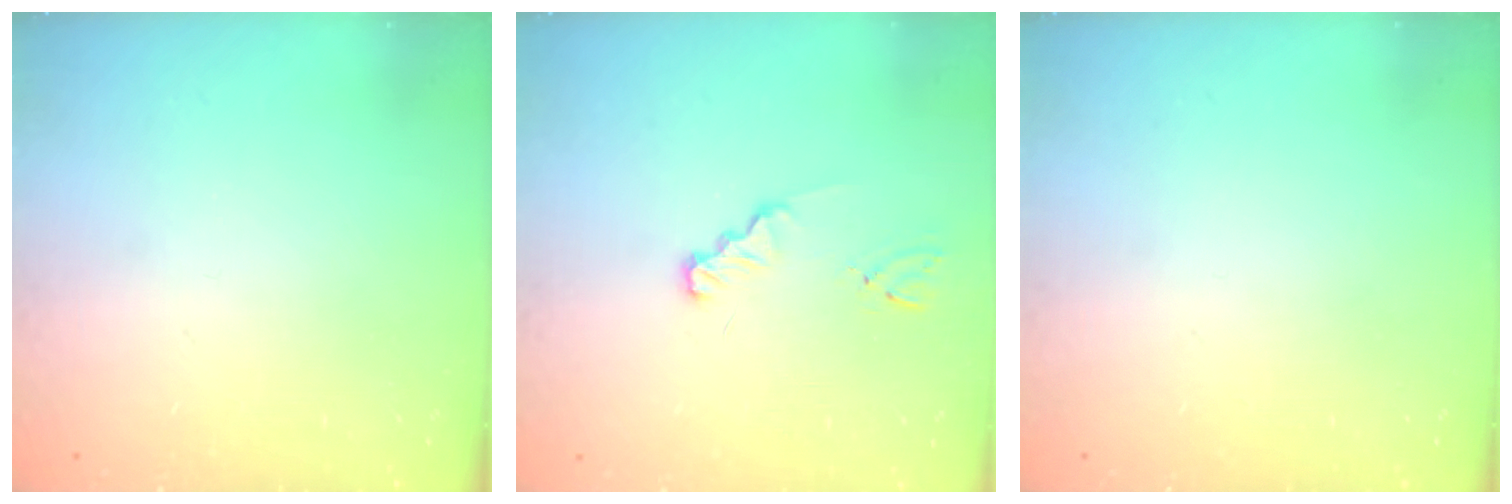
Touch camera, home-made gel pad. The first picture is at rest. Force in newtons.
{"total": 1.3, "press": 1.3, "slide": 0.2}
{"total": 0.0}